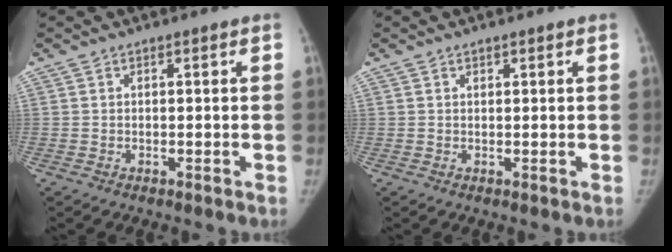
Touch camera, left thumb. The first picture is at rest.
{"total": 0.6, "force": [0.4, 0.3, 0.3], "torque": [-0.002, -0.002, 0.008]}